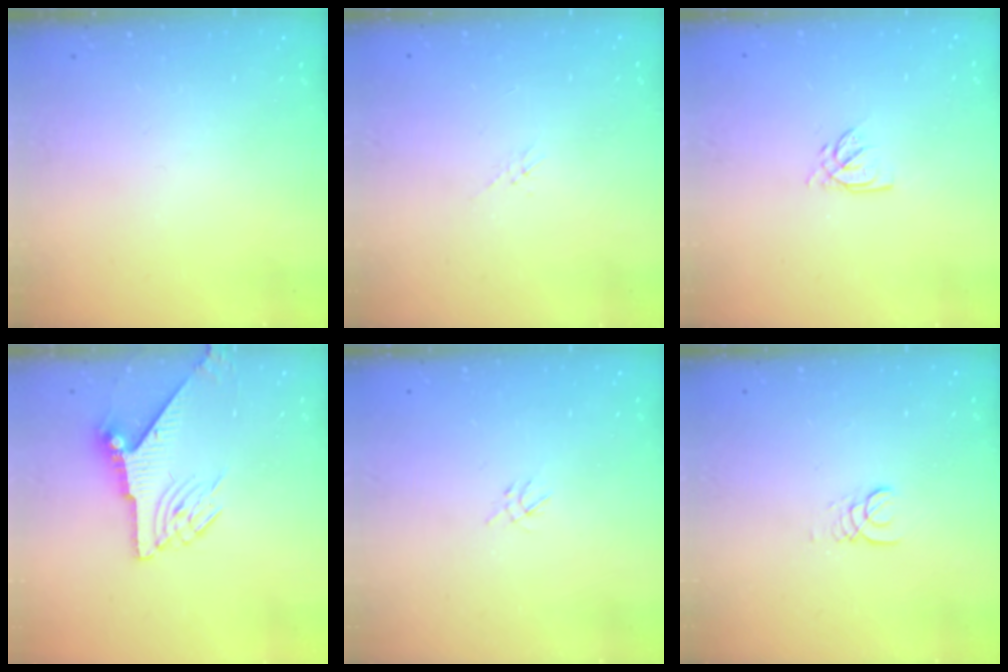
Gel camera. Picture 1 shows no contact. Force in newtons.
{"total": 0.5, "press": 0.5, "slide": 0.2}
{"total": 2.5, "press": 2.5, "slide": 0.3}
{"total": 7.4, "press": 7.4, "slide": 0.2}
{"total": 2.2, "press": 2.2, "slide": 0.5}
{"total": 1.4, "press": 1.4, "slide": 0.2}